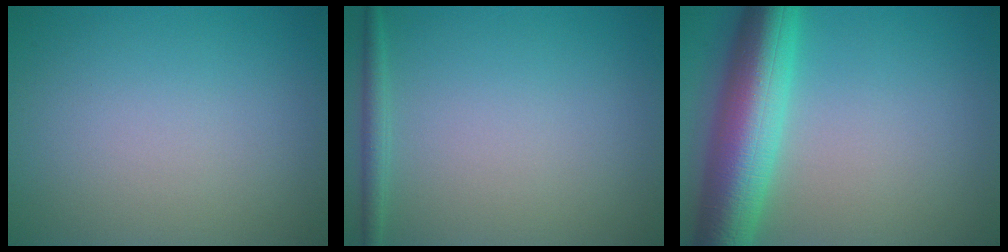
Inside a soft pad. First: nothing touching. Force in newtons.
{"total": 1.4, "press": 1.4, "slide": 0.1}
{"total": 9.3, "press": 9.3, "slide": 0.1}